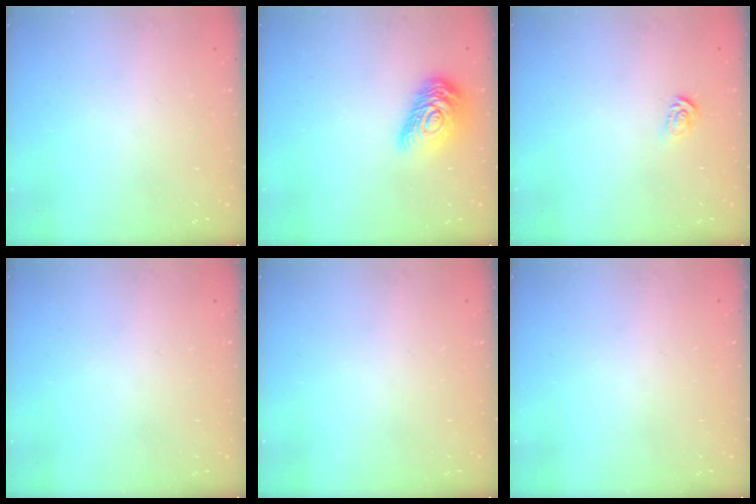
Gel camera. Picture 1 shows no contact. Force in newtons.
{"total": 13.8, "press": 13.8, "slide": 0.7}
{"total": 3.1, "press": 3.1, "slide": 0.0}
{"total": 0.0}
{"total": 0.0}
{"total": 0.0}